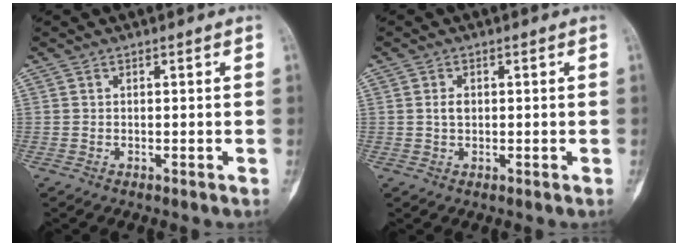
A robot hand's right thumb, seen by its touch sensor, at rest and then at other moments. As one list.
[{"total": 1.7, "force": [0.2, 1.2, 1.3], "torque": [-0.021, 0.002, 0.004]}]